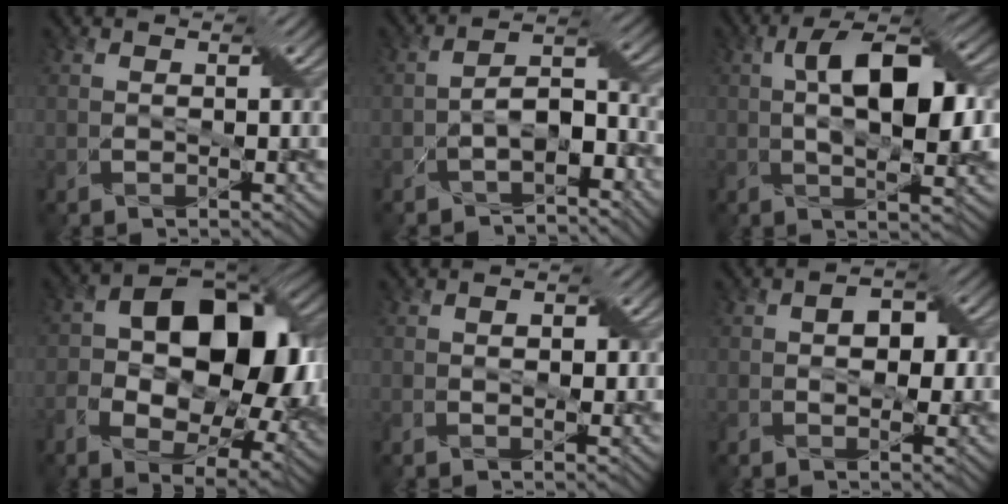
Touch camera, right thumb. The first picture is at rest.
{"total": 6.1, "force": [-3.7, 2.9, 3.8], "torque": [-0.054, 0.005, -0.072]}
{"total": 11.5, "force": [1.3, 4.5, 10.5], "torque": [-0.172, 0.008, 0.019]}
{"total": 16.2, "force": [0.3, 10.2, 12.5], "torque": [-0.188, -0.008, 0.003]}
{"total": 1.7, "force": [-0.1, 0.9, 1.4], "torque": [-0.018, -0.002, -0.002]}
{"total": 3.5, "force": [-0.1, 2.2, 2.7], "torque": [-0.041, 0.001, -0.008]}